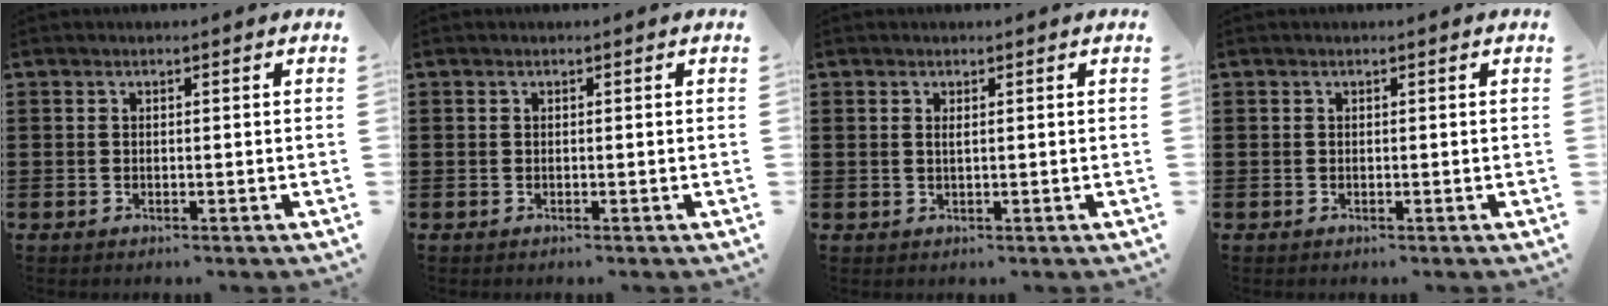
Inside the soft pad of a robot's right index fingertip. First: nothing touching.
{"total": 0.0}
{"total": 0.6, "force": [0.2, 0.2, 0.6], "torque": [-0.013, 0.000, 0.005]}
{"total": 0.0}